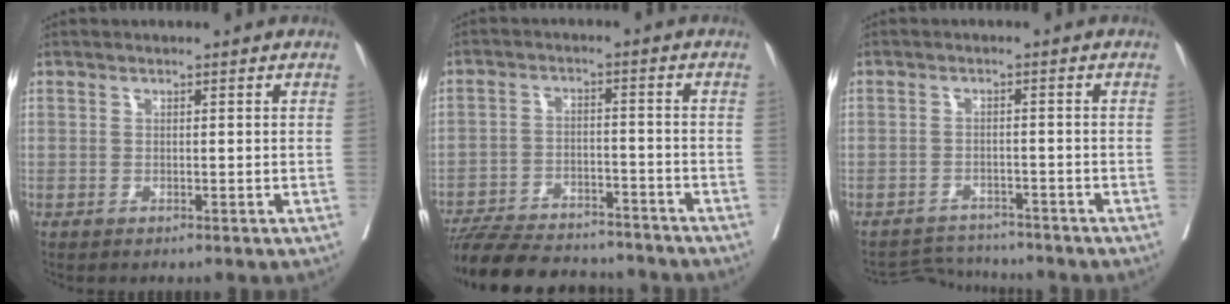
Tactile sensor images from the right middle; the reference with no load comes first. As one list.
[{"total": 16.6, "force": [-15.1, 4.2, 5.4], "torque": [-0.108, -0.005, -0.222]}, {"total": 4.7, "force": [-4.6, 0.2, -0.9], "torque": [0.012, 0.003, -0.075]}]